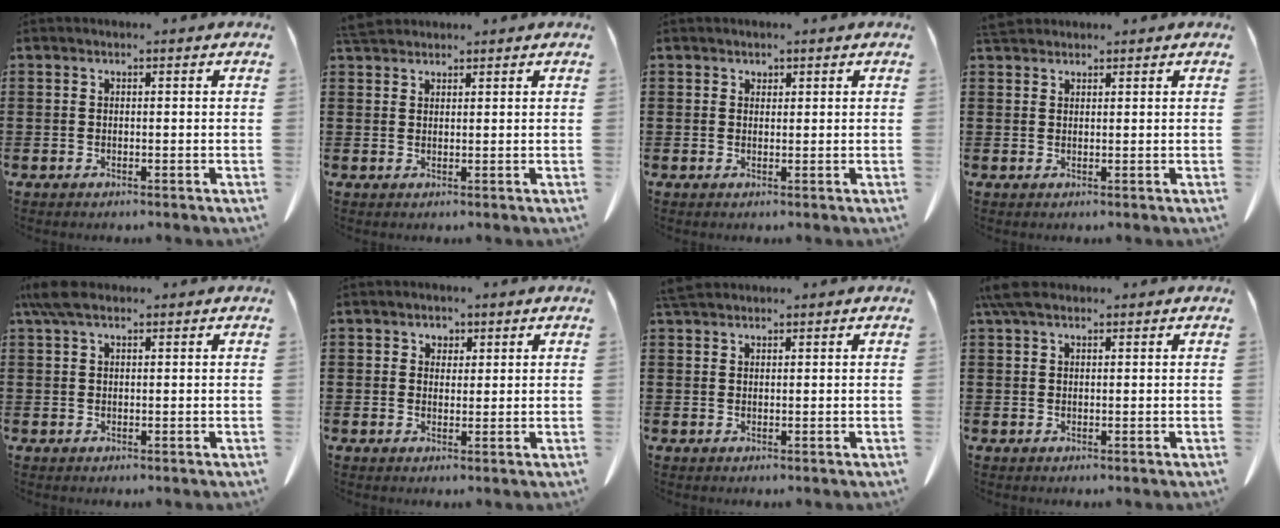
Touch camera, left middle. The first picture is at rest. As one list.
[{"total": 3.0, "force": [2.7, 0.8, 1.0], "torque": [-0.028, 0.000, 0.054]}, {"total": 0.9, "force": [0.8, 0.4, 0.0], "torque": [-0.004, -0.002, 0.018]}, {"total": 2.4, "force": [2.1, 0.8, 0.9], "torque": [-0.025, 0.001, 0.043]}, {"total": 3.5, "force": [2.0, 1.5, 2.5], "torque": [-0.065, 0.002, 0.035]}, {"total": 1.9, "force": [1.2, 1.5, 0.2], "torque": [-0.004, 0.003, 0.021]}, {"total": 2.3, "force": [2.0, 0.7, 1.0], "torque": [-0.026, 0.002, 0.041]}, {"total": 3.3, "force": [2.1, 1.4, 2.1], "torque": [-0.056, 0.003, 0.039]}]